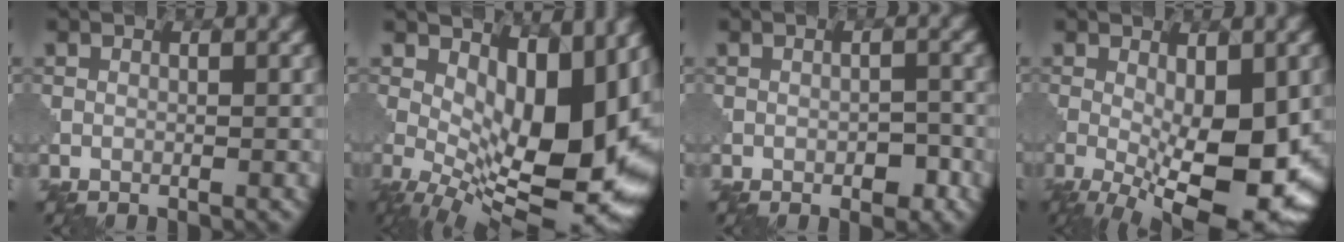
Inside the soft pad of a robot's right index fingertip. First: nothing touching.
{"total": 14.2, "force": [1.2, 6.8, 12.4], "torque": [-0.162, -0.013, 0.035]}
{"total": 1.9, "force": [-0.7, 1.0, 1.4], "torque": [-0.020, -0.002, -0.011]}
{"total": 11.7, "force": [-2.4, 4.3, 10.7], "torque": [-0.173, -0.025, -0.028]}